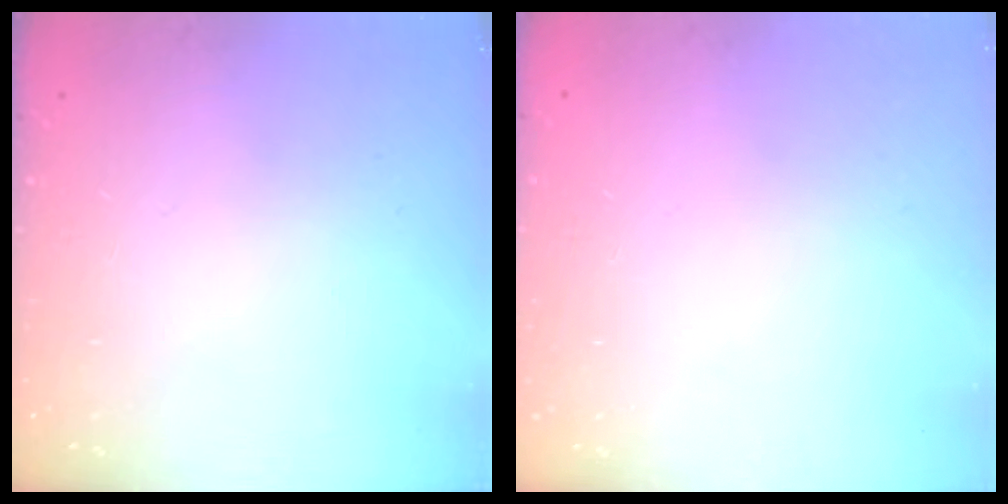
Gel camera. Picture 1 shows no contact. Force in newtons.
{"total": 0.0}